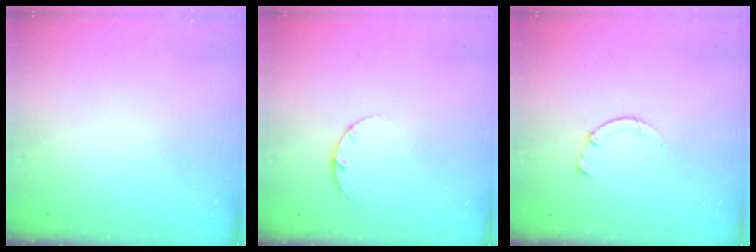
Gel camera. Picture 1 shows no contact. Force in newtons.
{"total": 3.2, "press": 3.1, "slide": 0.5}
{"total": 1.8, "press": 1.7, "slide": 0.3}